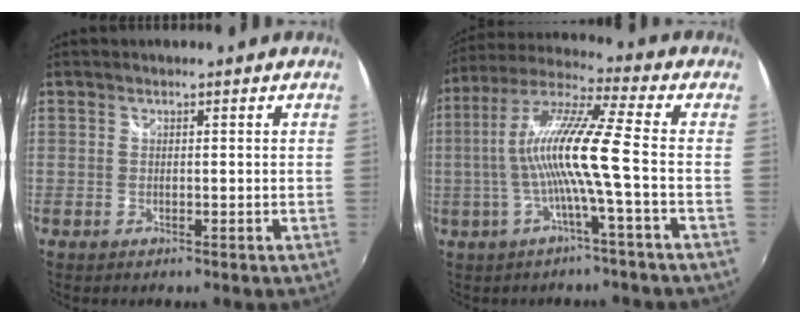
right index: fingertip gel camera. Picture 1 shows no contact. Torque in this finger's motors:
{"motor_torque": [1.47, -0.31, 0.98, 0.21]}